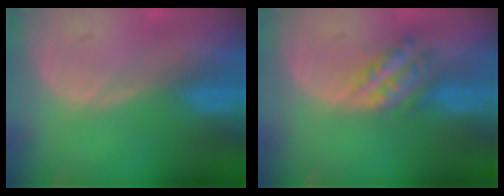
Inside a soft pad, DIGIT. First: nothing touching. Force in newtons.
{"total": 5.9, "press": 5.2, "slide": 2.8}